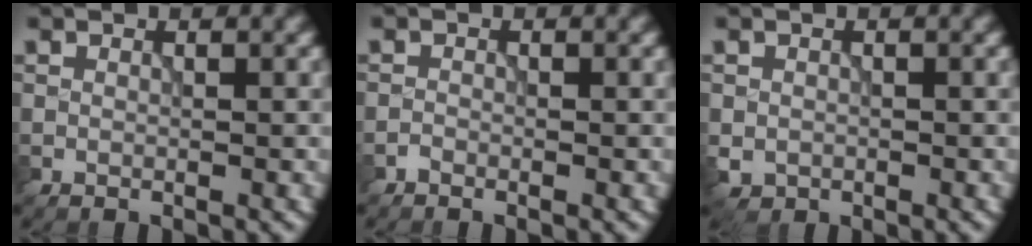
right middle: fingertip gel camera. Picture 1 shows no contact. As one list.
[{"total": 0.5, "force": [-0.5, 0.1, 0.1], "torque": [0.001, -0.001, -0.013]}, {"total": 1.4, "force": [-0.4, 1.3, 0.4], "torque": [-0.003, -0.006, -0.011]}]